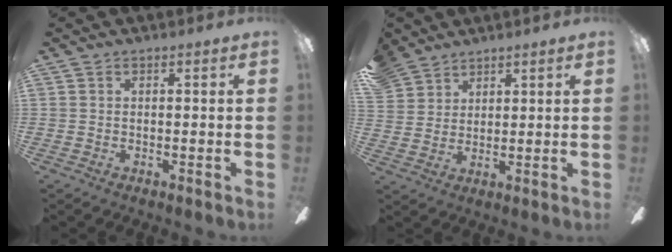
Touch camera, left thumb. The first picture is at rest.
{"total": 6.3, "force": [5.0, 3.7, 0.4], "torque": [-0.029, -0.021, 0.101]}